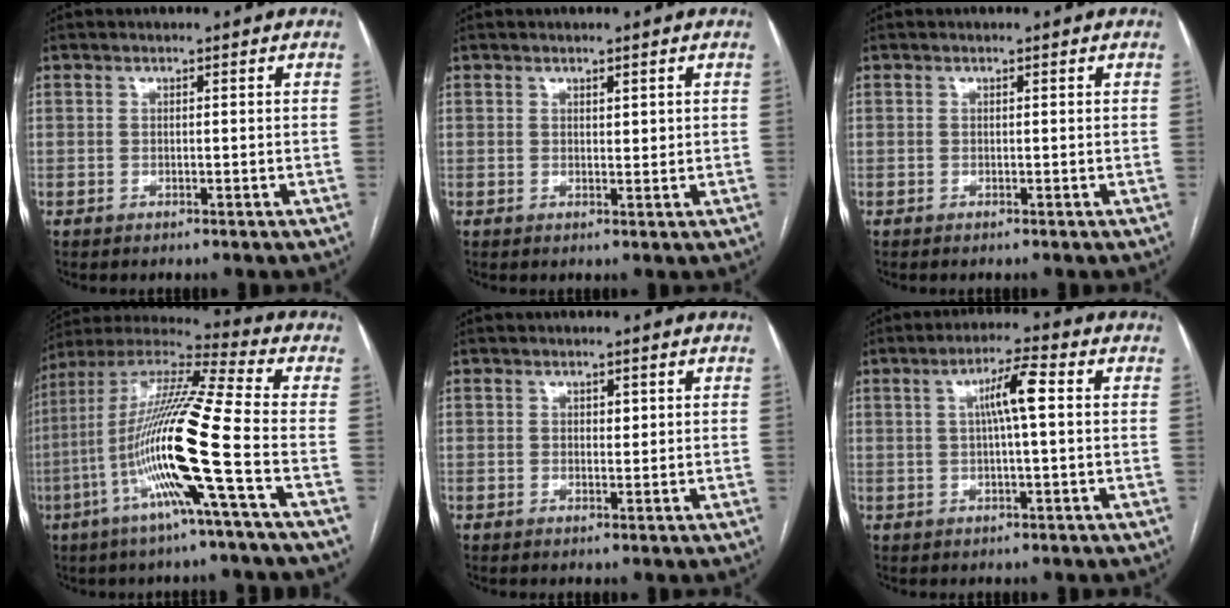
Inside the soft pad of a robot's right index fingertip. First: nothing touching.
{"total": 1.2, "force": [0.6, 0.5, 0.8], "torque": [-0.012, -0.004, 0.011]}
{"total": 0.0}
{"total": 17.8, "force": [-5.4, -1.3, 16.9], "torque": [-0.332, -0.006, -0.115]}
{"total": 1.0, "force": [0.4, 0.6, 0.7], "torque": [-0.007, -0.001, 0.005]}
{"total": 5.7, "force": [1.0, 0.5, 5.6], "torque": [-0.099, 0.015, 0.016]}